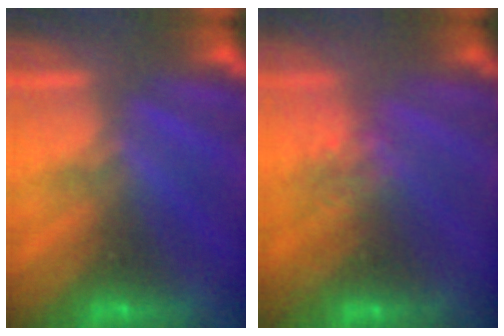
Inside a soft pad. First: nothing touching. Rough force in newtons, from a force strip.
{"total": 2.8}